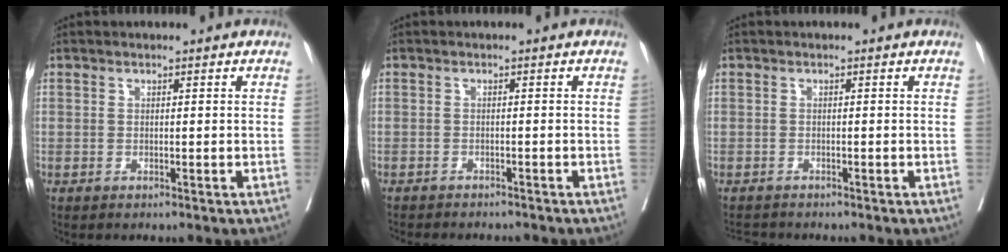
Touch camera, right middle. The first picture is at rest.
{"total": 6.6, "force": [-6.1, 1.4, 2.2], "torque": [-0.028, -0.005, -0.079]}
{"total": 1.3, "force": [-1.3, 0.1, -0.2], "torque": [-0.001, -0.009, -0.023]}